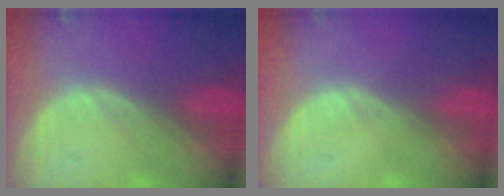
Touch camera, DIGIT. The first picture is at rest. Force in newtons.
{"total": 0.0}